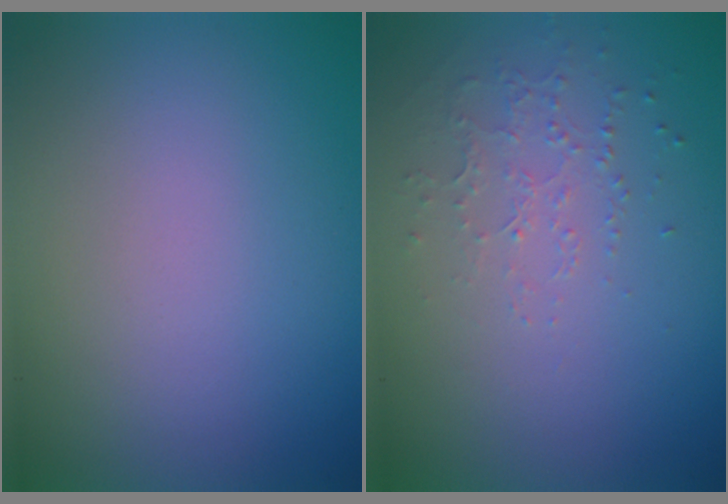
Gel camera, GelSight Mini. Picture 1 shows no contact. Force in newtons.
{"total": 1.0, "press": 0.7, "slide": 0.8}